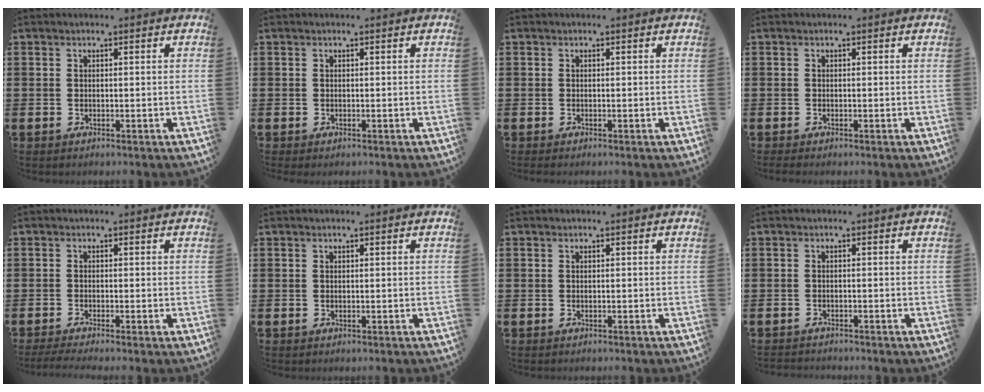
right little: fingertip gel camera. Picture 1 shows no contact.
{"total": 0.0}
{"total": 0.0}
{"total": 0.0}
{"total": 1.2, "force": [-0.8, 0.1, 0.9], "torque": [-0.015, -0.002, -0.015]}
{"total": 0.0}
{"total": 0.0}
{"total": 0.7, "force": [-0.7, 0.1, -0.1], "torque": [-0.001, 0.000, -0.016]}